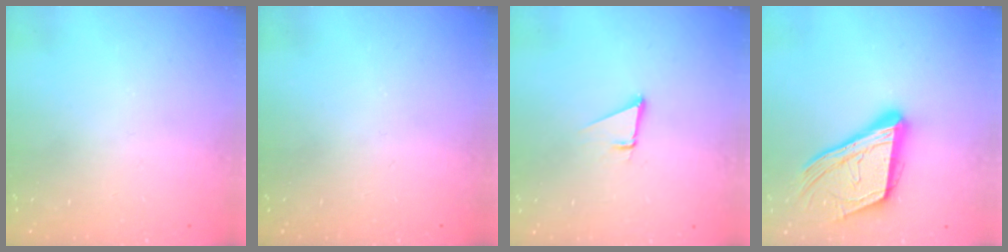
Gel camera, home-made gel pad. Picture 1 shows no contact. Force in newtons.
{"total": 0.0}
{"total": 1.9, "press": 1.9, "slide": 0.0}
{"total": 19.1, "press": 18.9, "slide": 2.6}